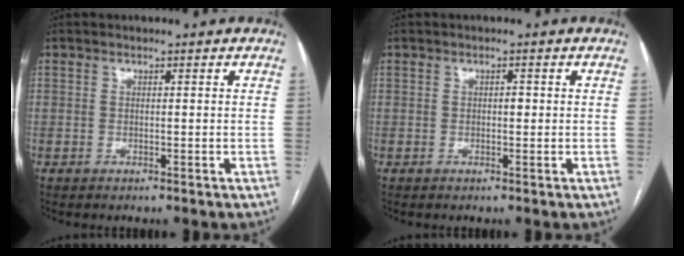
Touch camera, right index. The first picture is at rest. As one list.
[{"total": 0.7, "force": [0.0, 0.3, 0.6], "torque": [-0.008, 0.002, -0.001]}]